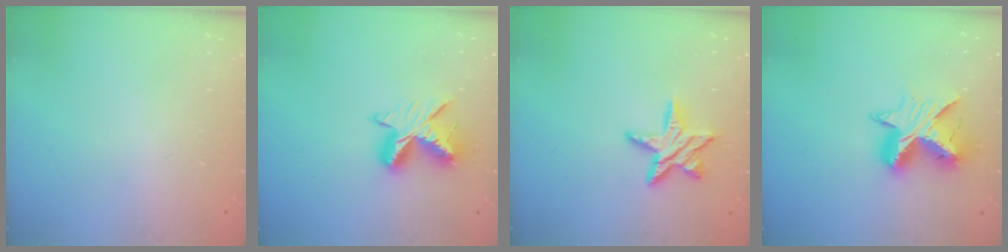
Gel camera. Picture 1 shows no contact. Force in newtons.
{"total": 10.6, "press": 10.6, "slide": 0.7}
{"total": 10.4, "press": 10.4, "slide": 0.5}
{"total": 10.5, "press": 10.5, "slide": 0.9}